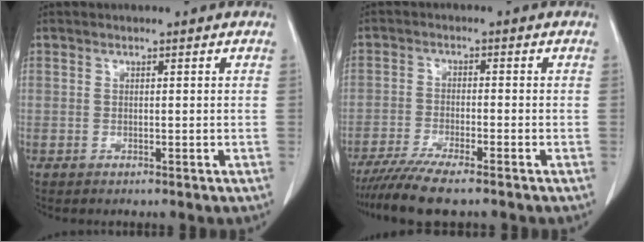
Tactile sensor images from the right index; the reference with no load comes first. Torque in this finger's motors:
{"motor_torque": [0.66, -0.68, 0.28, 0.06]}